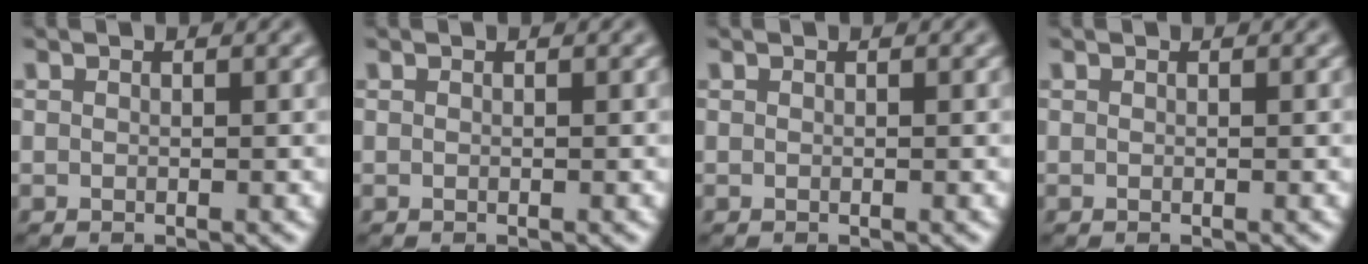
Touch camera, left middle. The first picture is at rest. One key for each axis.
{"total": 0.0}
{"total": 0.0}
{"total": 0.0}